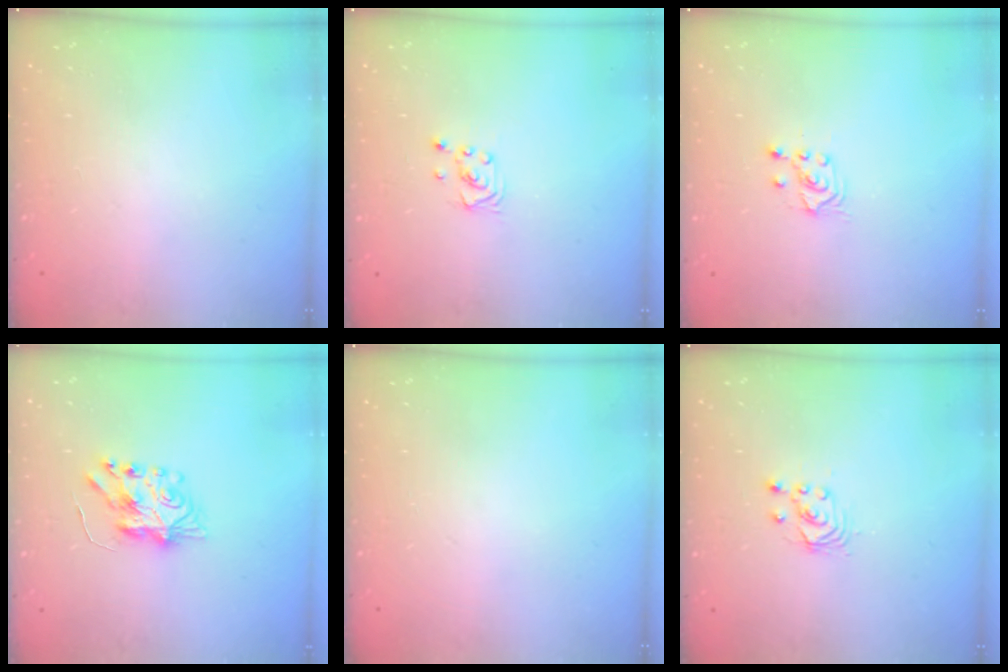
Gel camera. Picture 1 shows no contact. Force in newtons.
{"total": 2.0, "press": 2.0, "slide": 0.1}
{"total": 2.5, "press": 2.4, "slide": 0.7}
{"total": 7.4, "press": 7.4, "slide": 0.4}
{"total": 0.0}
{"total": 2.5, "press": 2.5, "slide": 0.2}